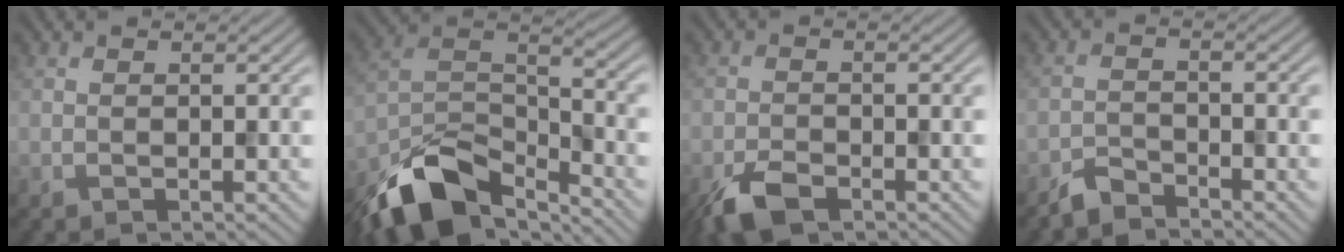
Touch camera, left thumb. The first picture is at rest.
{"total": 12.7, "force": [-9.2, 5.1, 7.0], "torque": [-0.143, -0.015, -0.180]}
{"total": 4.6, "force": [-3.2, 1.9, 2.6], "torque": [-0.052, -0.007, -0.065]}
{"total": 2.8, "force": [-2.7, 0.6, 0.6], "torque": [-0.011, -0.001, -0.062]}